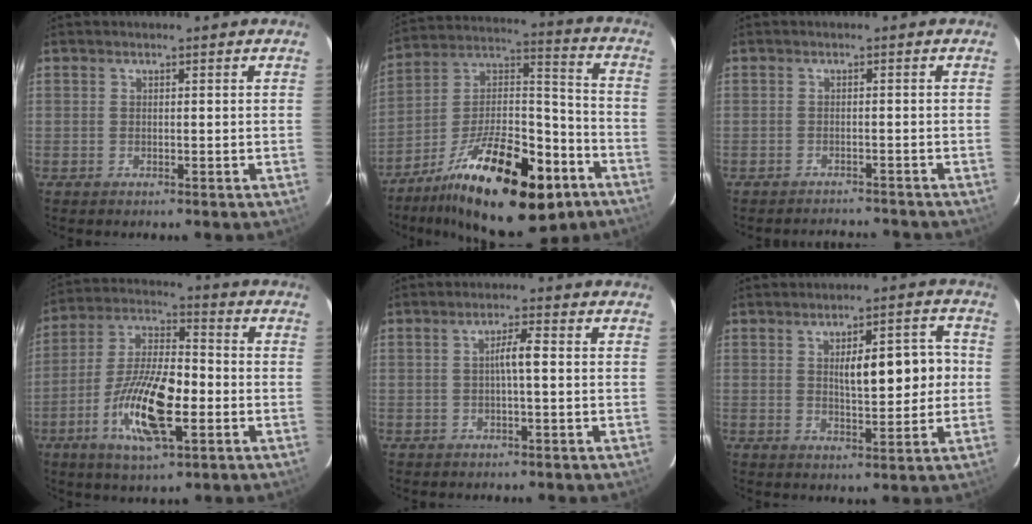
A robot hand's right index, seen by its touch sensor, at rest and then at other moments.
{"total": 24.3, "force": [-14.4, 7.5, 18.1], "torque": [-0.273, 0.012, -0.228]}
{"total": 4.4, "force": [-4.3, 0.6, -0.3], "torque": [0.005, 0.000, -0.059]}
{"total": 14.9, "force": [-4.6, 4.1, 13.5], "torque": [-0.267, -0.002, -0.083]}
{"total": 3.1, "force": [0.0, 0.1, 3.1], "torque": [-0.055, 0.005, -0.001]}
{"total": 9.0, "force": [1.0, 2.8, 8.5], "torque": [-0.121, 0.020, 0.021]}